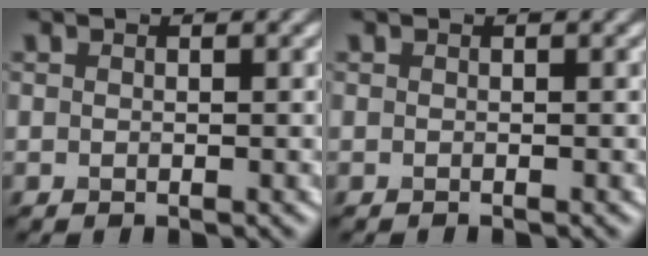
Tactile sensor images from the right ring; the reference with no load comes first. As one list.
[{"total": 0.0}]